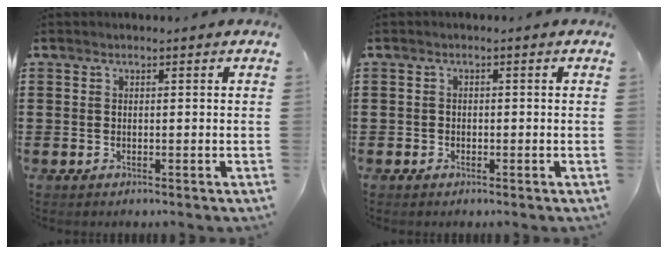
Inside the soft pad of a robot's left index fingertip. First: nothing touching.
{"total": 0.9, "force": [-0.5, 0.7, -0.1], "torque": [-0.003, 0.003, -0.012]}